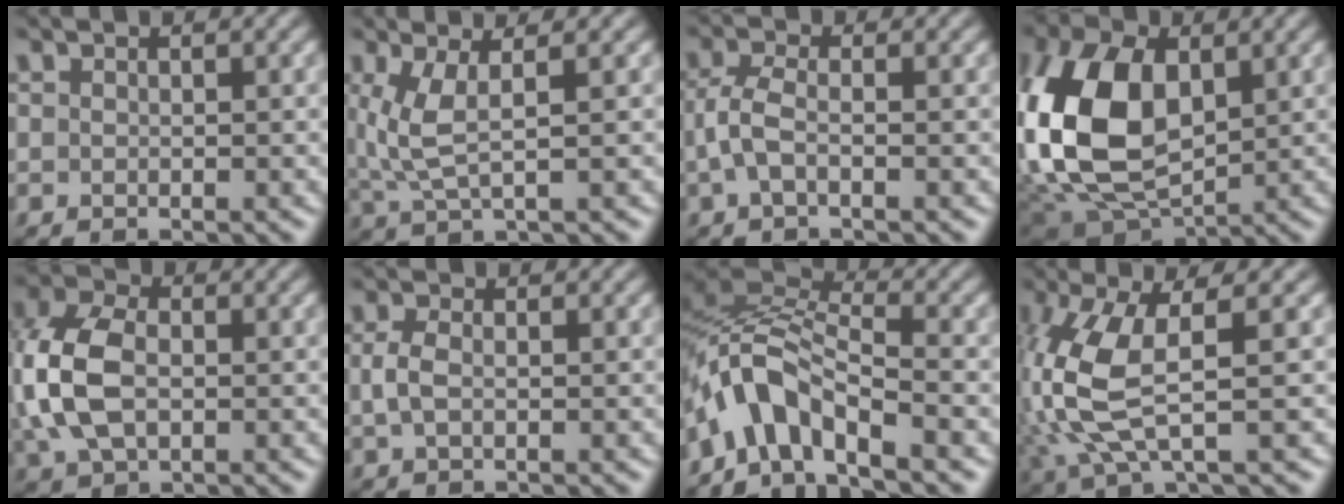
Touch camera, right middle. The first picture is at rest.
{"total": 3.4, "force": [0.9, 1.0, 3.2], "torque": [-0.081, 0.001, 0.022]}
{"total": 2.3, "force": [-0.5, 1.0, 2.1], "torque": [-0.052, 0.001, -0.013]}
{"total": 13.0, "force": [1.3, 8.1, 10.0], "torque": [-0.235, 0.008, 0.019]}
{"total": 7.5, "force": [0.2, 5.1, 5.4], "torque": [-0.139, 0.006, -0.003]}
{"total": 1.8, "force": [0.0, 1.1, 1.4], "torque": [-0.037, 0.002, -0.001]}
{"total": 6.8, "force": [-4.1, 2.9, 4.5], "torque": [-0.078, 0.015, -0.094]}
{"total": 7.6, "force": [0.6, 2.6, 7.1], "torque": [-0.181, -0.002, 0.014]}